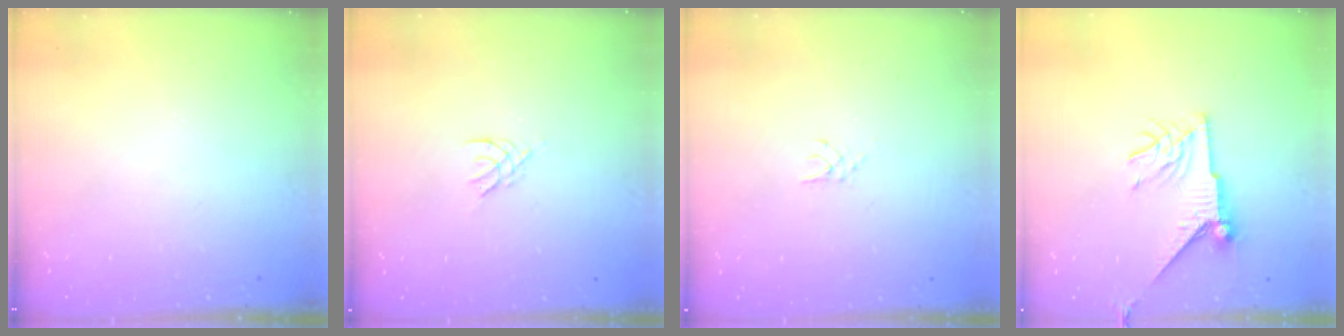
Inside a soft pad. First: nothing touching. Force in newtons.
{"total": 2.0, "press": 1.9, "slide": 0.4}
{"total": 2.1, "press": 2.1, "slide": 0.3}
{"total": 8.4, "press": 8.4, "slide": 0.0}